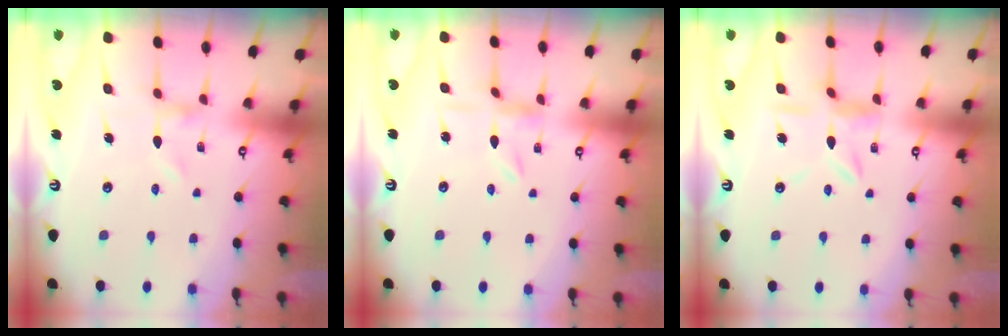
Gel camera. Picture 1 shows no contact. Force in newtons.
{"total": 0.0}
{"total": 7.6, "press": 7.6, "slide": 0.6}